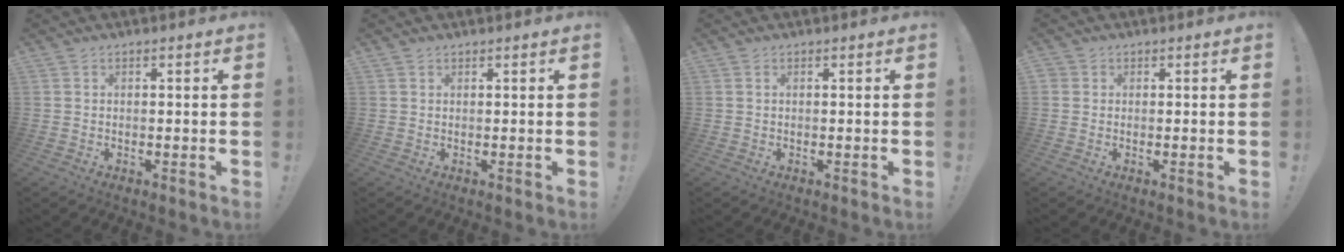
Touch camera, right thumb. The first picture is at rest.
{"total": 0.6, "force": [0.5, 0.2, 0.1], "torque": [0.000, -0.002, 0.011]}
{"total": 0.0}
{"total": 1.4, "force": [0.3, 1.2, 0.6], "torque": [-0.017, 0.004, 0.007]}